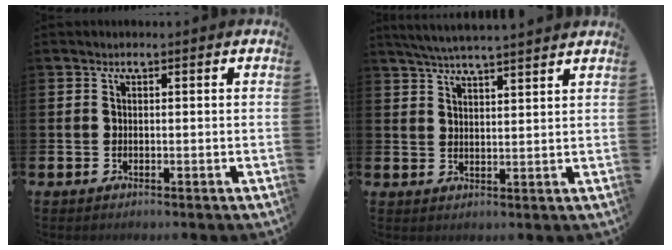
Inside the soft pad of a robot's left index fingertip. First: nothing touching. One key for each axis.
{"total": 4.8, "fx": 4.7, "fy": -0.5, "fz": 1.0, "tx": -0.040, "ty": -0.016, "tz": 0.086}